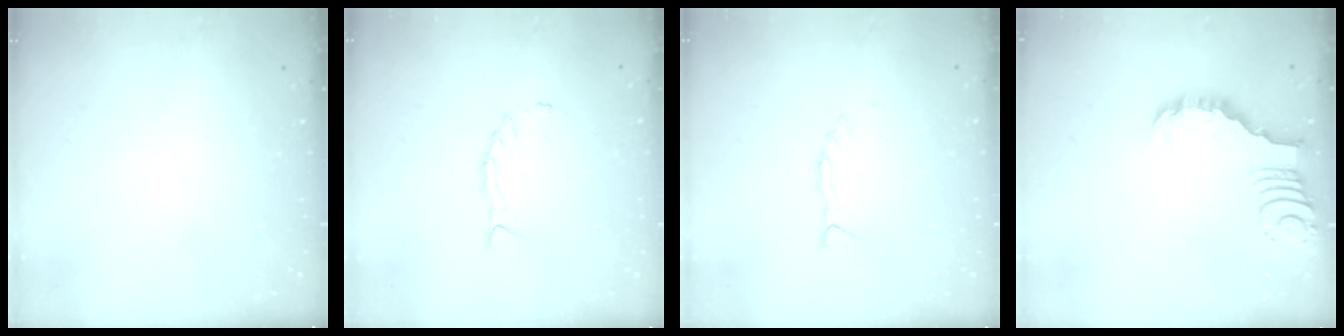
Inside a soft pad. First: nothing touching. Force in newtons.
{"total": 1.9, "press": 1.9, "slide": 0.0}
{"total": 0.9, "press": 0.9, "slide": 0.1}
{"total": 3.5, "press": 3.5, "slide": 0.4}